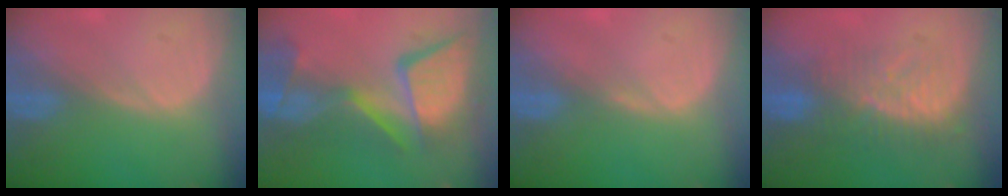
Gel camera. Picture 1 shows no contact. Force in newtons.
{"total": 13.8, "press": 11.2, "slide": 8.1}
{"total": 0.7, "press": 0.7, "slide": 0.2}
{"total": 7.9, "press": 7.8, "slide": 1.6}